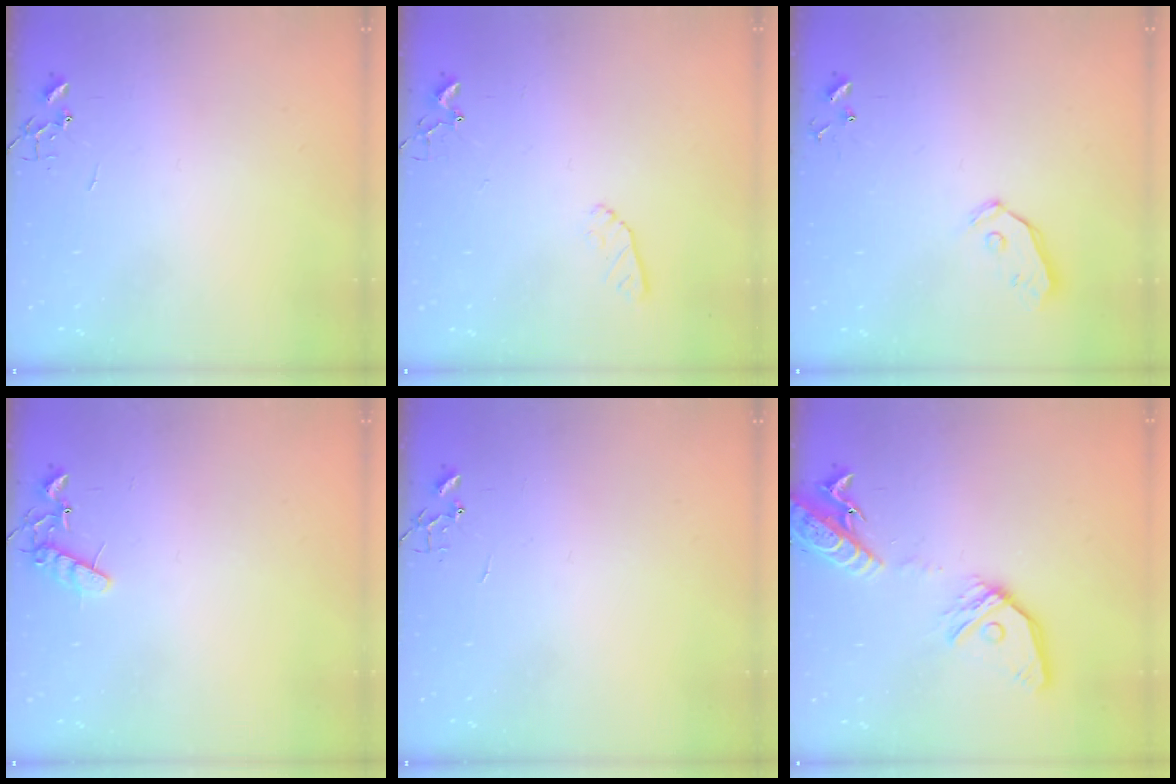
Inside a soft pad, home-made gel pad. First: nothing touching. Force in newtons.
{"total": 5.8, "press": 5.7, "slide": 0.8}
{"total": 5.4, "press": 5.4, "slide": 0.6}
{"total": 8.2, "press": 8.1, "slide": 0.3}
{"total": 0.0}
{"total": 17.0, "press": 16.6, "slide": 3.5}